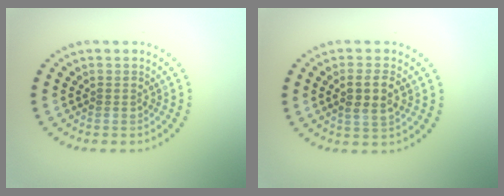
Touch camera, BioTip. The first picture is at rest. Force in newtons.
{"total": 2.9, "press": 2.8, "slide": 0.7}